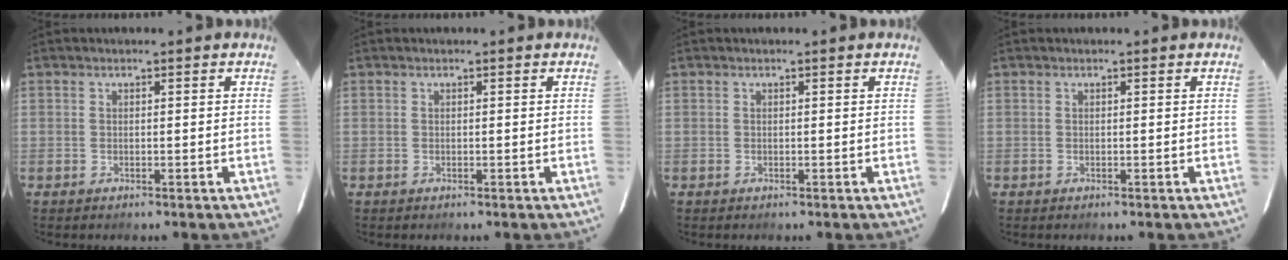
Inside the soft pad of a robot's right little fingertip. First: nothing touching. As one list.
[{"total": 0.0}, {"total": 0.0}, {"total": 0.0}]